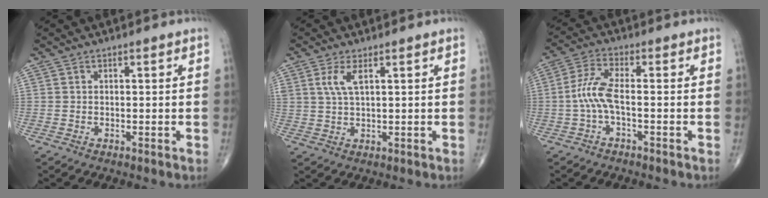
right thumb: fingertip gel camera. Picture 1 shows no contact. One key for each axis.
{"total": 3.8, "fx": 1.6, "fy": 1.3, "fz": 3.2, "tx": -0.071, "ty": -0.002, "tz": 0.037}
{"total": 6.0, "fx": -1.2, "fy": 1.7, "fz": 5.6, "tx": -0.136, "ty": 0.019, "tz": -0.030}